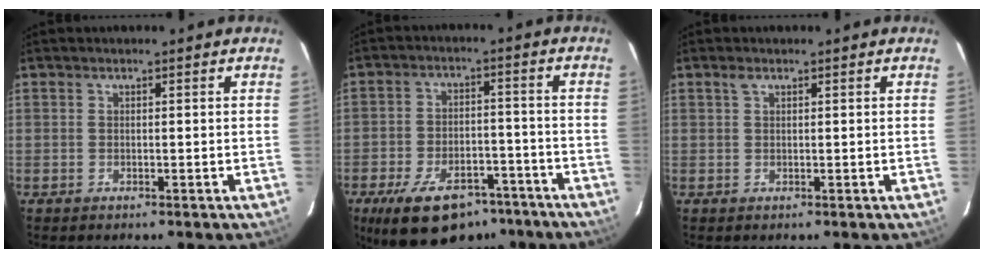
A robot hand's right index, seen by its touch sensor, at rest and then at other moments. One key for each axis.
{"total": 17.2, "fx": -11.8, "fy": 8.5, "fz": 9.2, "tx": -0.185, "ty": -0.002, "tz": -0.171}
{"total": 0.9, "fx": 0.5, "fy": 0.4, "fz": 0.5, "tx": -0.011, "ty": 0.003, "tz": 0.009}